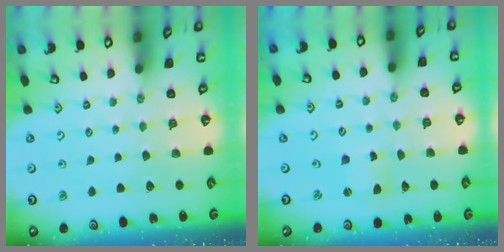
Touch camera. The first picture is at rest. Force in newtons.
{"total": 1.7, "press": 1.7, "slide": 0.4}